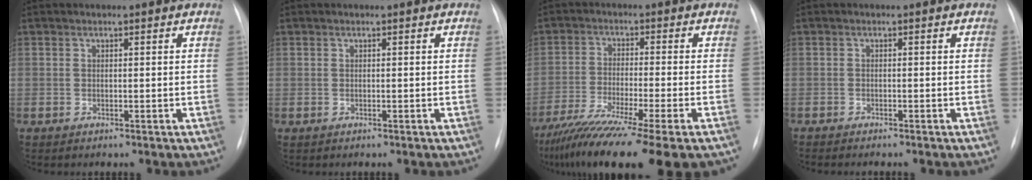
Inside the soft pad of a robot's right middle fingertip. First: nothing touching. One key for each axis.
{"total": 0.0}
{"total": 18.1, "fx": -13.2, "fy": 0.5, "fz": 12.3, "tx": -0.191, "ty": -0.056, "tz": -0.213}
{"total": 2.8, "fx": -2.4, "fy": 0.4, "fz": 1.4, "tx": -0.022, "ty": -0.006, "tz": -0.028}